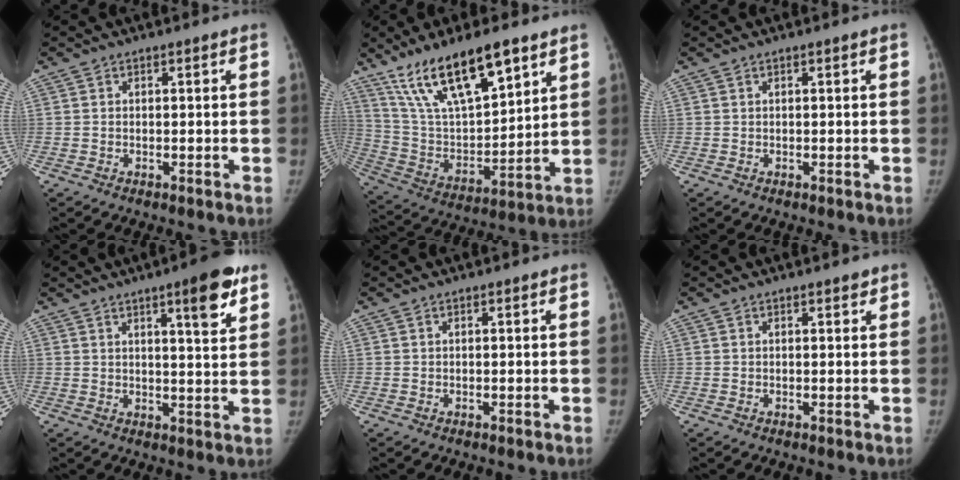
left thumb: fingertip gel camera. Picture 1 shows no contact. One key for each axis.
{"total": 20.5, "fx": 13.0, "fy": 7.3, "fz": 14.0, "tx": -0.222, "ty": -0.049, "tz": 0.251}
{"total": 0.0}
{"total": 8.7, "fx": 5.0, "fy": 1.7, "fz": 6.9, "tx": -0.084, "ty": -0.026, "tz": 0.065}
{"total": 0.0}
{"total": 1.0, "fx": 0.7, "fy": 0.5, "fz": 0.4, "tx": 0.001, "ty": -0.003, "tz": 0.006}